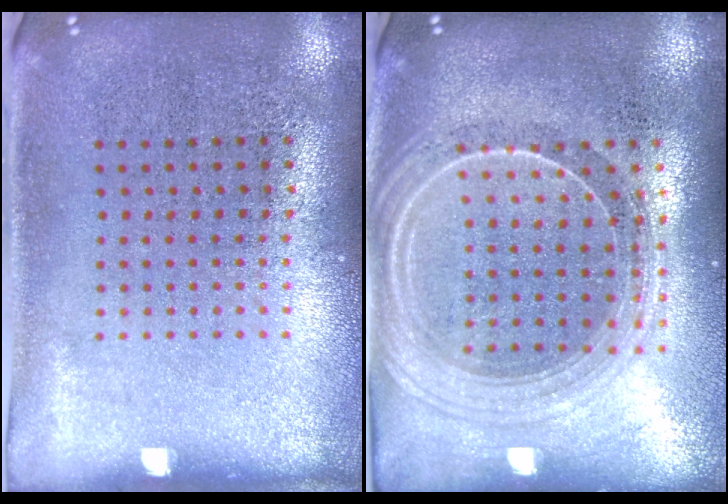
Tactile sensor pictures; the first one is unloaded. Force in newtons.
{"total": 2.2, "press": 2.0, "slide": 1.1}